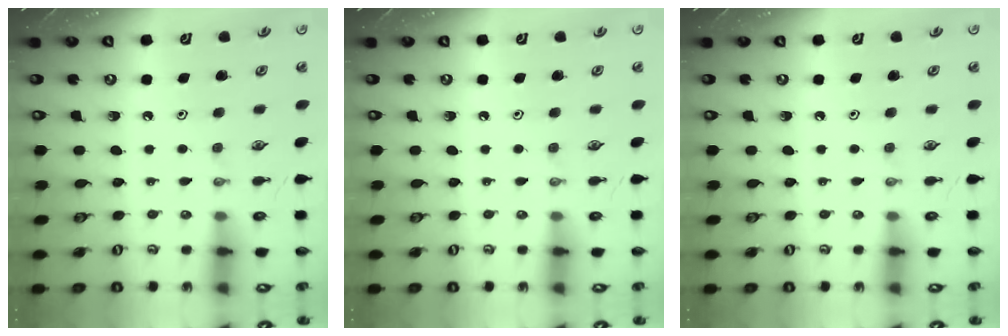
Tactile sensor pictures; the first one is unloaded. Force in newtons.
{"total": 0.0}
{"total": 0.0}